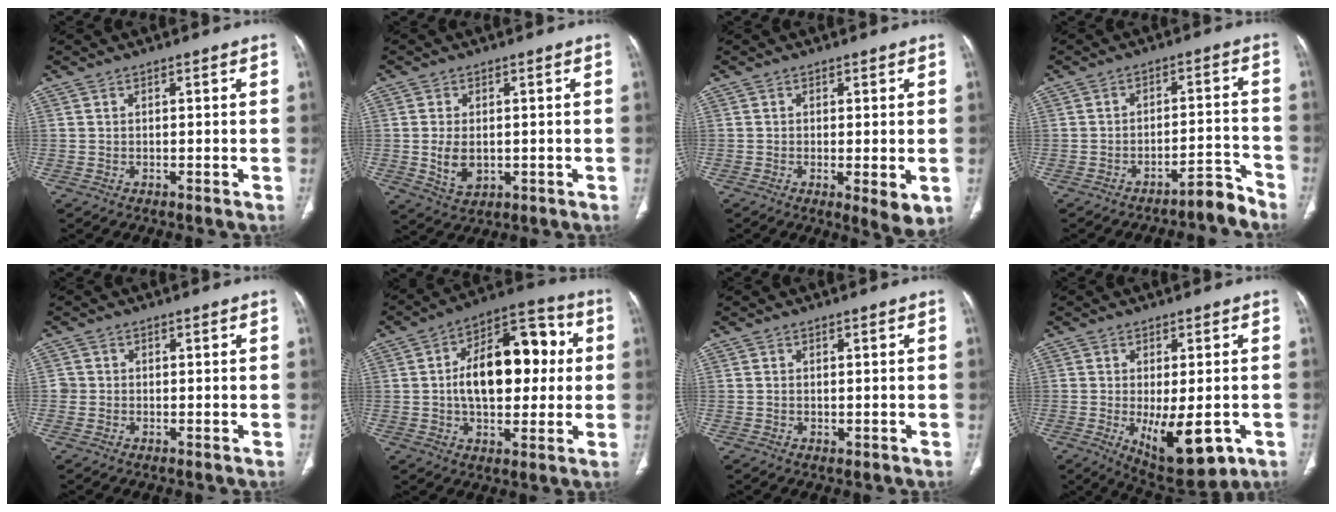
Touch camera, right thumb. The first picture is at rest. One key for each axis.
{"total": 5.7, "fx": -0.4, "fy": 3.7, "fz": 4.2, "tx": -0.074, "ty": -0.009, "tz": 0.003}
{"total": 5.2, "fx": -1.1, "fy": 1.5, "fz": 4.9, "tx": -0.077, "ty": -0.017, "tz": -0.015}
{"total": 4.9, "fx": -4.6, "fy": 0.8, "fz": 1.4, "tx": -0.008, "ty": 0.067, "tz": -0.067}
{"total": 1.3, "fx": -0.2, "fy": 1.3, "fz": 0.1, "tx": 0.006, "ty": 0.005, "tz": -0.005}
{"total": 18.8, "fx": 1.8, "fy": 10.8, "fz": 15.3, "tx": -0.200, "ty": 0.029, "tz": 0.024}
{"total": 0.7, "fx": 0.0, "fy": 0.5, "fz": 0.4, "tx": -0.012, "ty": -0.003, "tz": 0.003}
{"total": 12.6, "fx": -3.8, "fy": 5.3, "fz": 10.8, "tx": -0.150, "ty": -0.015, "tz": -0.039}